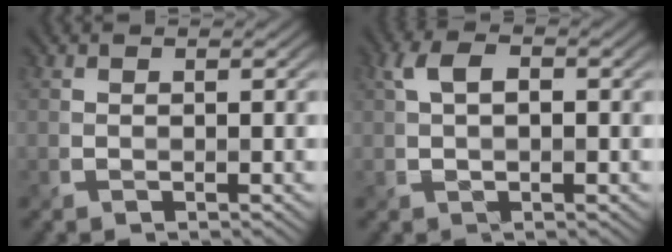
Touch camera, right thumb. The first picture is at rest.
{"total": 4.1, "force": [0.9, 2.0, 3.5], "torque": [-0.069, 0.009, 0.012]}